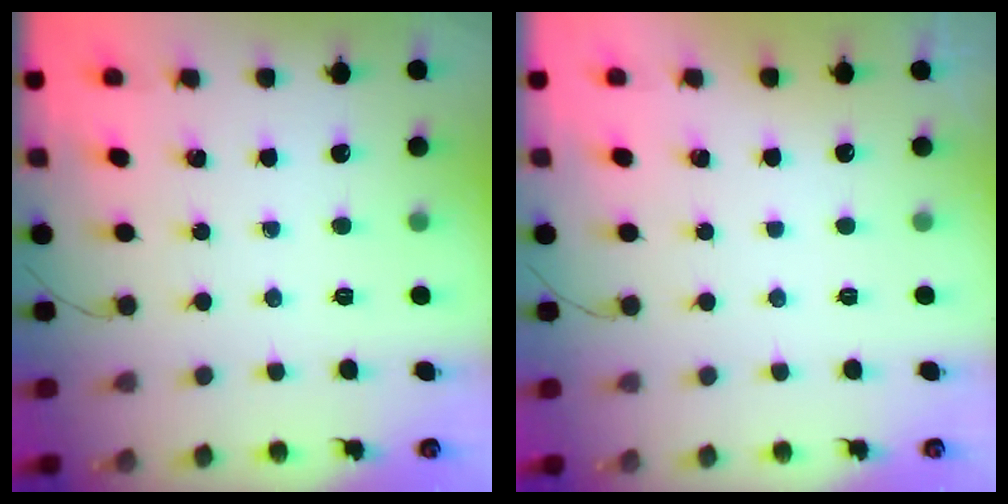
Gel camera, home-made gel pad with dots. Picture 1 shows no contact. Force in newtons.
{"total": 3.0, "press": 3.0, "slide": 0.1}